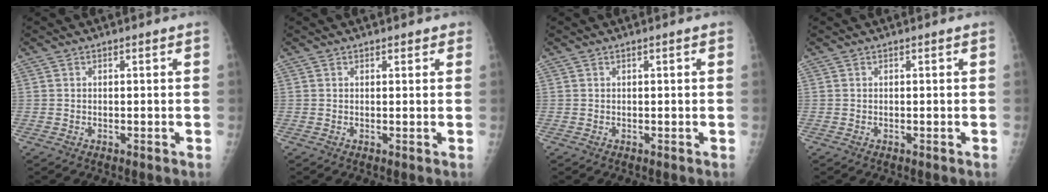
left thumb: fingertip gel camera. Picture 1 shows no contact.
{"total": 1.1, "force": [0.9, 0.7, 0.2], "torque": [0.011, -0.004, 0.005]}
{"total": 0.8, "force": [0.3, 0.0, 0.8], "torque": [-0.016, 0.002, 0.003]}
{"total": 0.0}